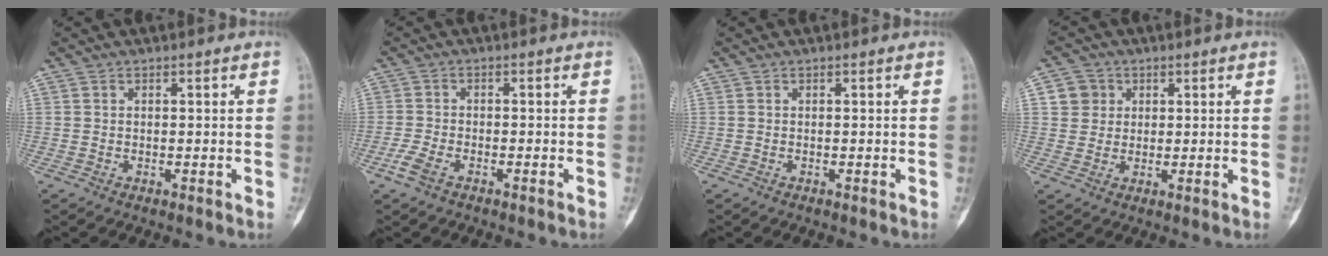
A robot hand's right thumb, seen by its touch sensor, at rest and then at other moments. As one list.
[{"total": 3.5, "force": [-2.1, 1.6, 2.3], "torque": [-0.059, 0.007, -0.044]}, {"total": 0.0}, {"total": 4.4, "force": [1.3, 4.1, 0.7], "torque": [0.013, 0.000, 0.019]}]